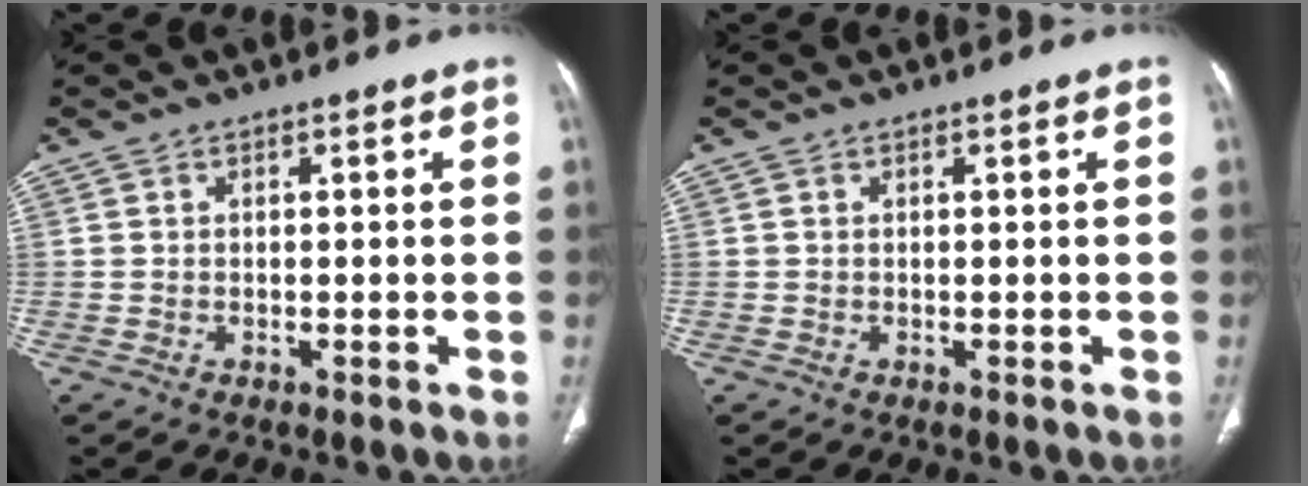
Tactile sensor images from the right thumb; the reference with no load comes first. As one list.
[{"total": 0.0}]